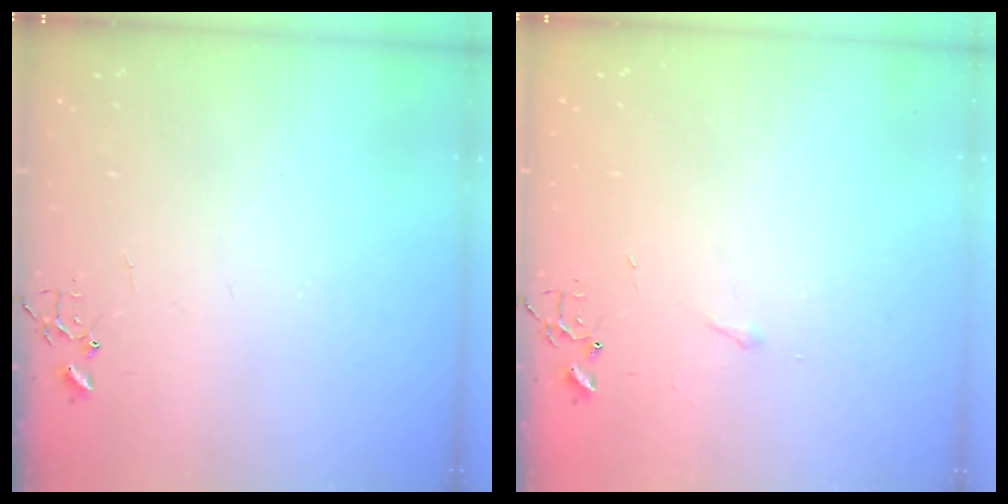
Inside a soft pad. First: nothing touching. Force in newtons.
{"total": 2.9, "press": 2.9, "slide": 0.5}